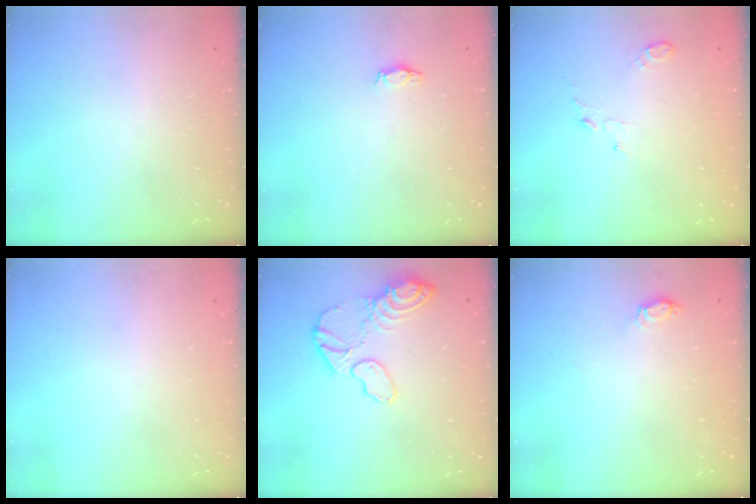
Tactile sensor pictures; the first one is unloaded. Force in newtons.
{"total": 2.9, "press": 2.8, "slide": 0.4}
{"total": 4.7, "press": 4.6, "slide": 0.5}
{"total": 0.0}
{"total": 11.4, "press": 11.4, "slide": 0.9}
{"total": 4.7, "press": 4.4, "slide": 1.5}